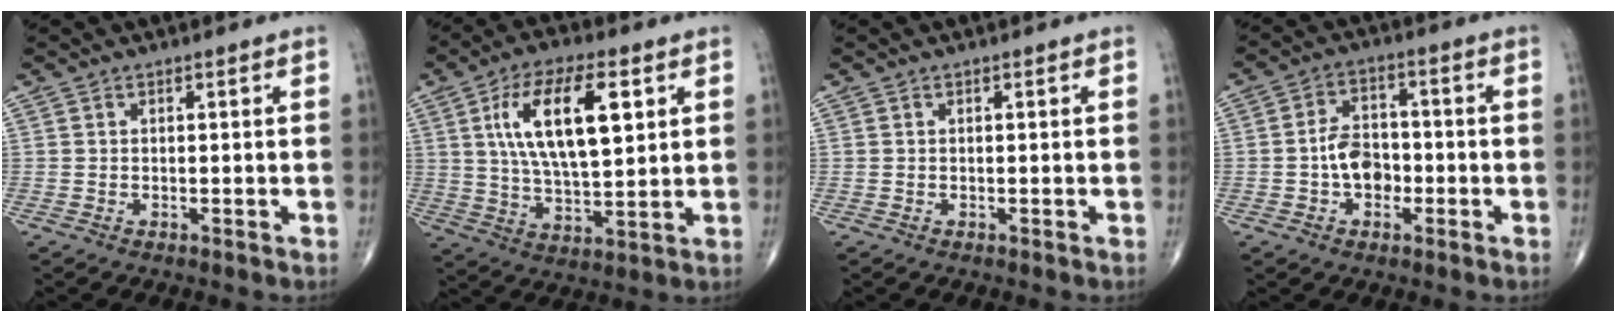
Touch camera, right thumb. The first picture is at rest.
{"total": 16.4, "force": [4.9, 6.8, 14.1], "torque": [-0.238, -0.008, 0.089]}
{"total": 0.0}
{"total": 7.1, "force": [-1.5, 5.0, 4.8], "torque": [-0.059, 0.023, -0.035]}